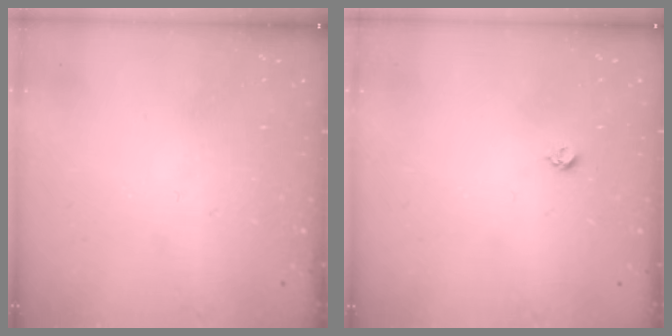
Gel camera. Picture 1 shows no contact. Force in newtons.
{"total": 3.3, "press": 3.3, "slide": 0.5}